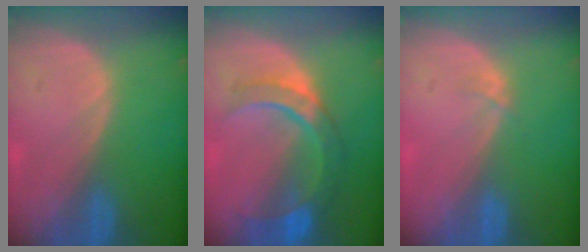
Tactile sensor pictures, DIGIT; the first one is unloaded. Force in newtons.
{"total": 8.8, "press": 8.0, "slide": 3.7}
{"total": 1.2, "press": 0.9, "slide": 0.7}